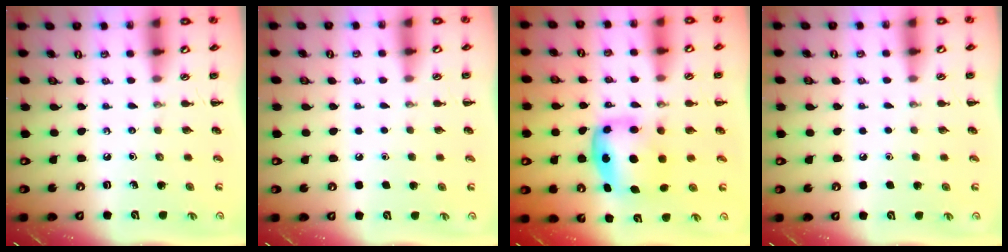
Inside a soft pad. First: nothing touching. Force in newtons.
{"total": 1.6, "press": 1.6, "slide": 0.1}
{"total": 5.9, "press": 5.7, "slide": 1.3}
{"total": 1.8, "press": 1.7, "slide": 0.1}